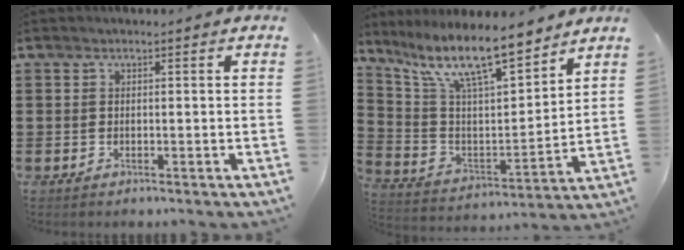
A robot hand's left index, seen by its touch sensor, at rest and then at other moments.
{"total": 12.4, "force": [9.9, 2.8, 7.0], "torque": [-0.154, -0.055, 0.170]}